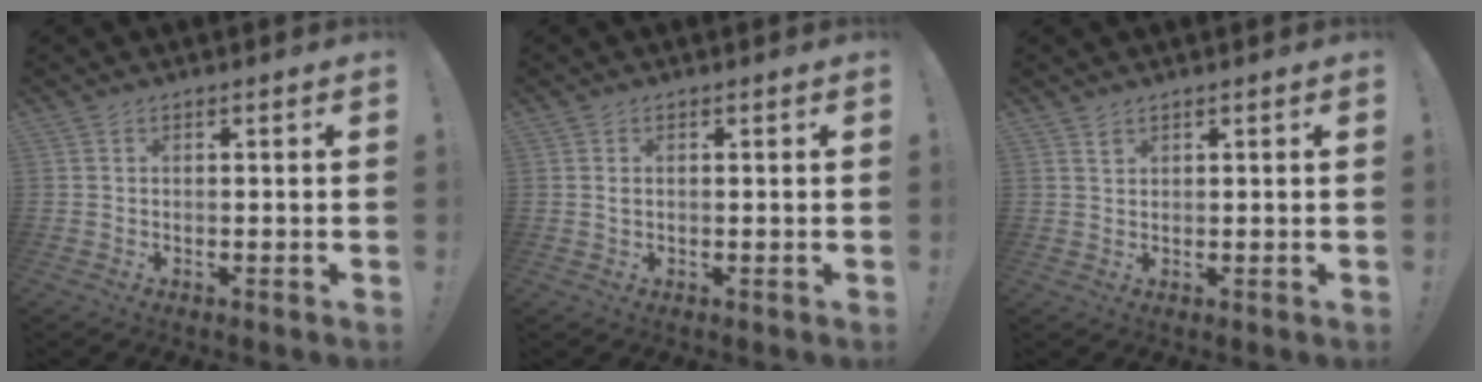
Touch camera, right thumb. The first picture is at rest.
{"total": 0.8, "force": [0.3, 0.3, 0.7], "torque": [-0.016, 0.002, 0.007]}
{"total": 1.2, "force": [0.9, 0.7, 0.4], "torque": [0.004, -0.005, 0.016]}